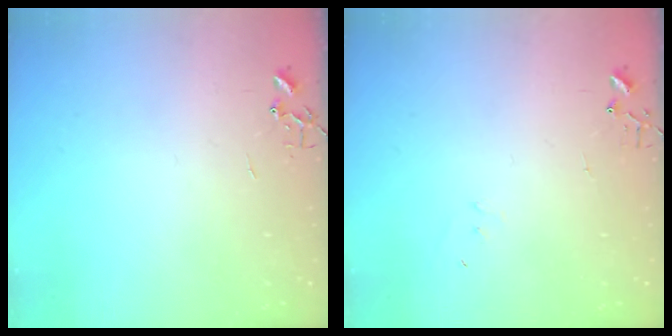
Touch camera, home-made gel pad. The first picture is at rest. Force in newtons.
{"total": 4.9, "press": 4.9, "slide": 0.3}